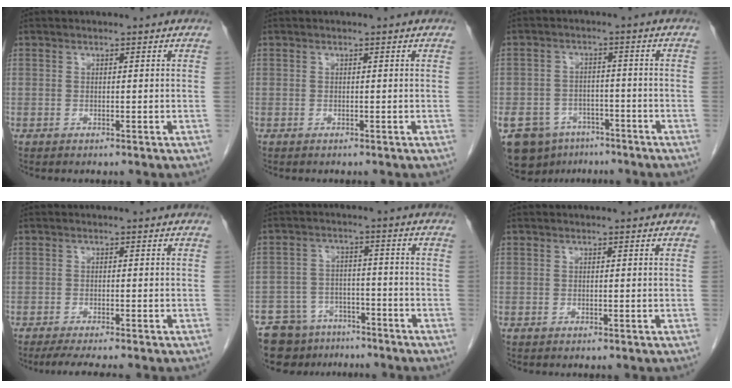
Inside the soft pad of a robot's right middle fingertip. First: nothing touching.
{"total": 0.0}
{"total": 13.4, "force": [-8.1, 9.3, 5.2], "torque": [-0.132, 0.003, -0.116]}
{"total": 4.4, "force": [-3.6, -0.1, 2.5], "torque": [-0.038, -0.011, -0.058]}
{"total": 10.3, "force": [-8.4, 5.9, 1.3], "torque": [-0.029, 0.019, -0.128]}
{"total": 0.0}